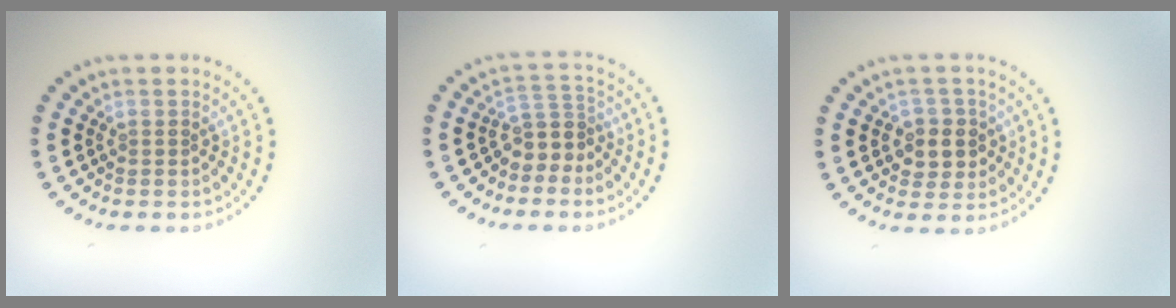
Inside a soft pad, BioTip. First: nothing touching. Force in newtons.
{"total": 2.9, "press": 2.0, "slide": 2.0}
{"total": 2.8, "press": 2.6, "slide": 0.9}